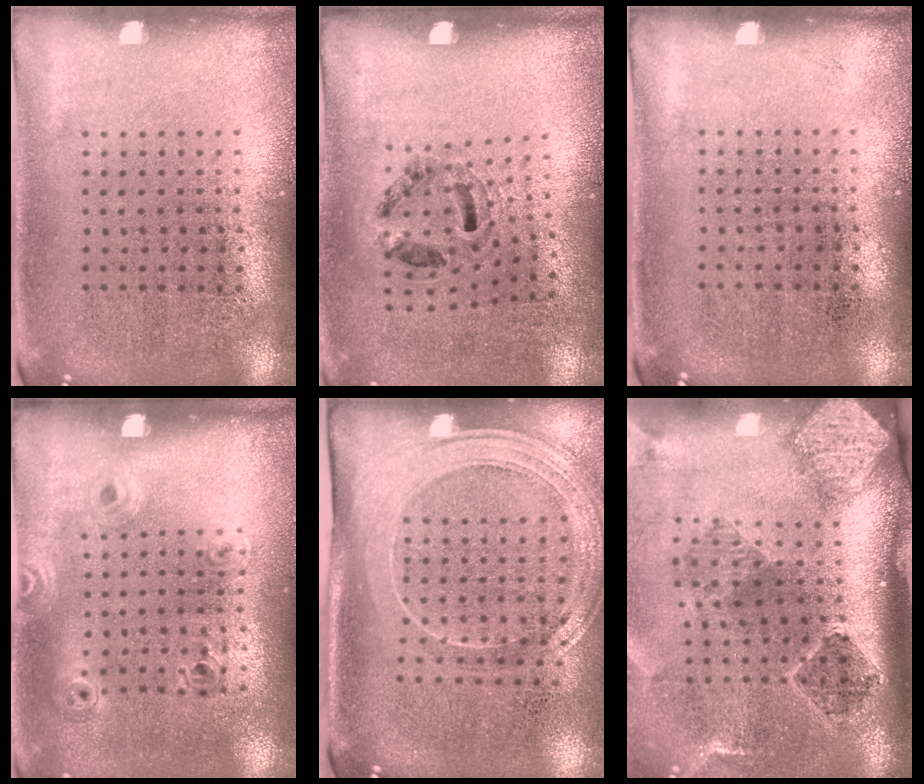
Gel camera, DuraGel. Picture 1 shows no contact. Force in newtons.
{"total": 1.2, "press": 0.8, "slide": 0.8}
{"total": 0.0}
{"total": 1.0, "press": 1.0, "slide": 0.2}
{"total": 2.2, "press": 1.8, "slide": 1.1}
{"total": 2.8, "press": 1.9, "slide": 2.1}